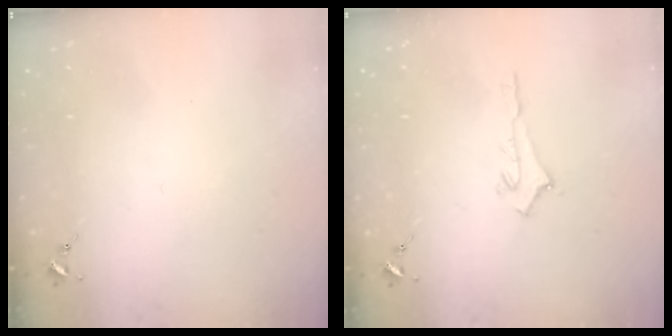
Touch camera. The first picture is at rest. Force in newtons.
{"total": 2.6, "press": 2.6, "slide": 0.4}